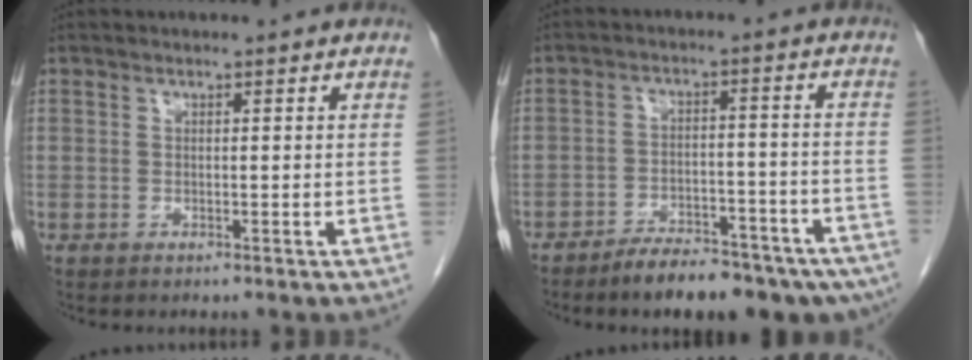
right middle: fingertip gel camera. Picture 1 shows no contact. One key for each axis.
{"total": 13.3, "fx": -10.4, "fy": 4.2, "fz": 7.1, "tx": -0.068, "ty": 0.024, "tz": -0.147}